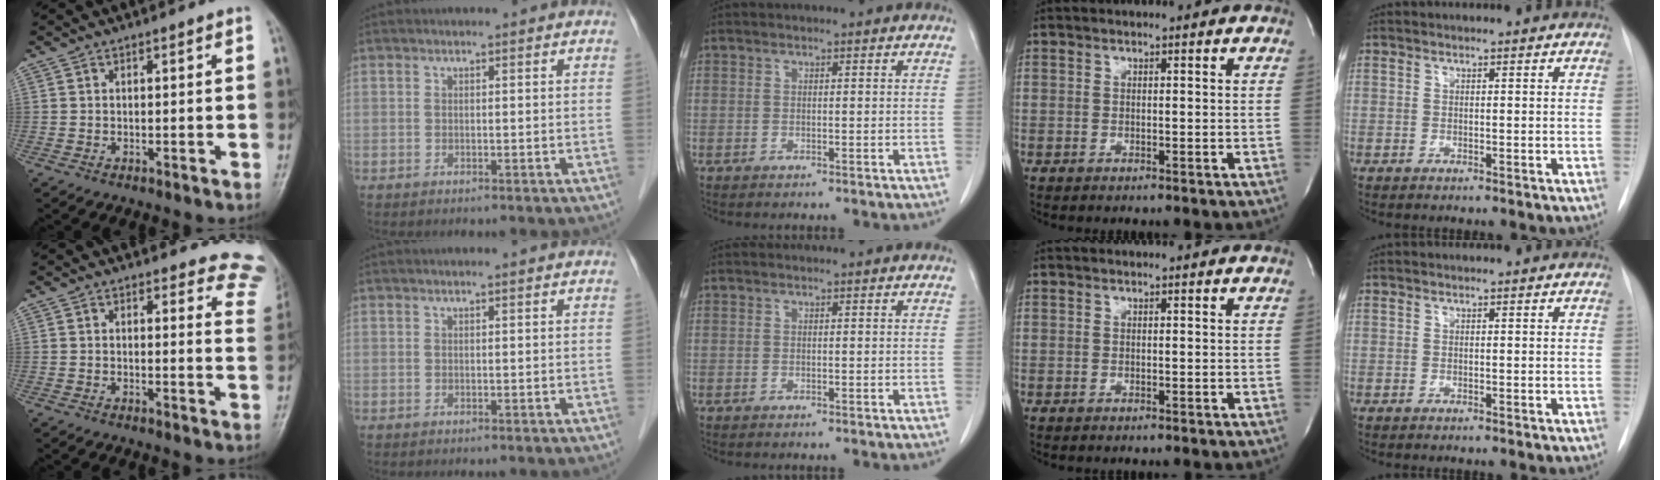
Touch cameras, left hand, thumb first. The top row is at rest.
{"thumb": {"total": 10.5, "force": [9.9, 3.4, 0.5], "torque": [0.057, -0.076, 0.064]}, "index": {"total": 0.6, "force": [0.3, -0.1, 0.4], "torque": [-0.009, 0.004, 0.007]}}